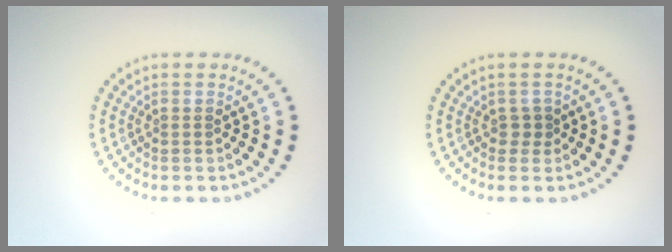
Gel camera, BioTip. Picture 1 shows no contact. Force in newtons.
{"total": 0.9, "press": 0.8, "slide": 0.4}